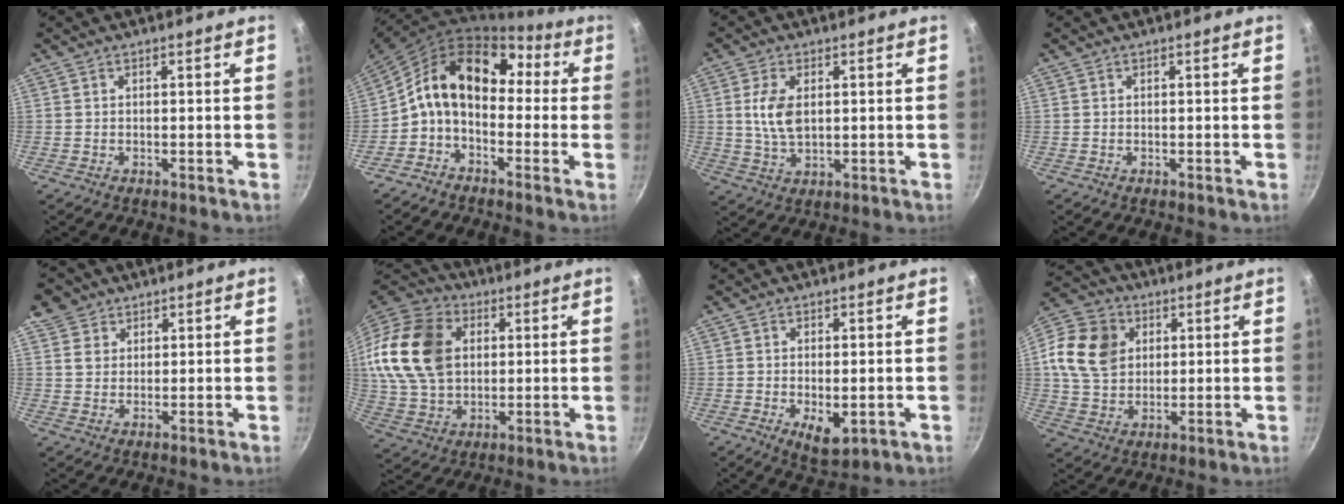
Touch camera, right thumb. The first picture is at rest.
{"total": 15.3, "force": [0.3, 10.6, 11.0], "torque": [-0.175, 0.057, -0.020]}
{"total": 7.0, "force": [1.2, 4.0, 5.6], "torque": [-0.106, -0.005, 0.024]}
{"total": 0.0}
{"total": 5.3, "force": [3.0, 4.2, 1.0], "torque": [0.020, -0.003, 0.048]}
{"total": 21.0, "force": [4.3, 15.3, 13.8], "torque": [-0.254, 0.011, 0.080]}
{"total": 5.9, "force": [-1.2, 3.0, 5.0], "torque": [-0.071, -0.012, -0.004]}
{"total": 14.5, "force": [4.0, 11.6, 7.7], "torque": [-0.132, 0.000, 0.069]}